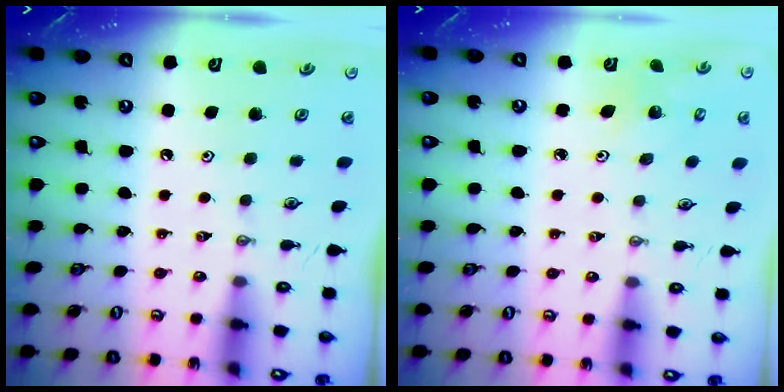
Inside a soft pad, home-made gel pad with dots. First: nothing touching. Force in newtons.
{"total": 2.3, "press": 2.3, "slide": 0.2}